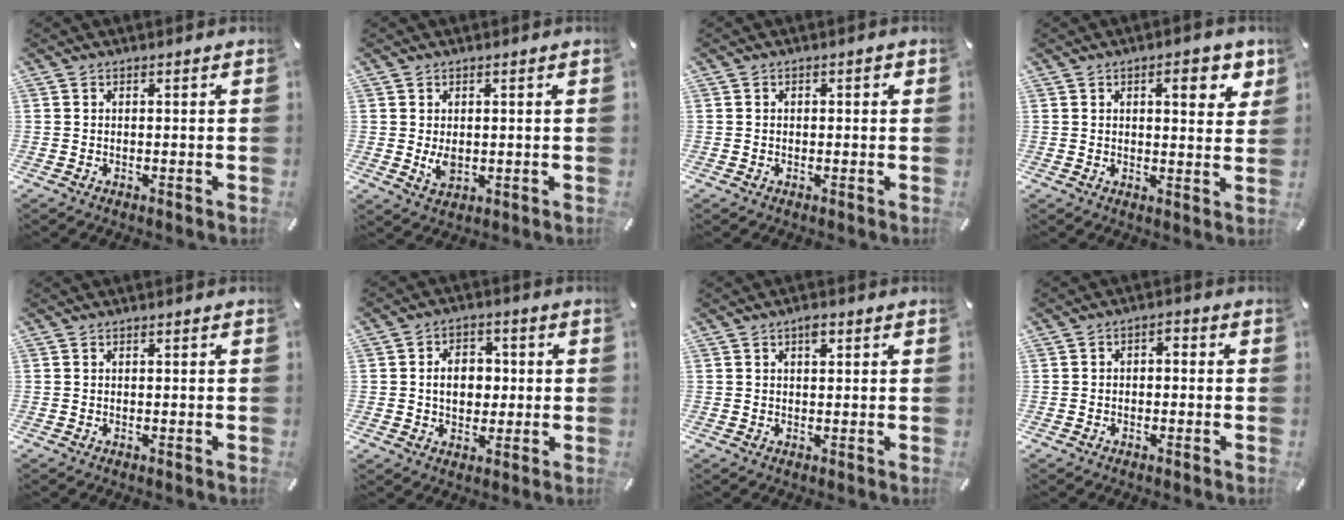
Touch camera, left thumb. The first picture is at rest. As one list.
[{"total": 3.7, "force": [0.0, 2.6, 2.7], "torque": [-0.055, -0.005, -0.001]}, {"total": 1.0, "force": [0.0, 0.7, 0.8], "torque": [-0.014, 0.006, -0.002]}, {"total": 6.9, "force": [3.3, 2.8, 5.4], "torque": [-0.063, -0.011, 0.047]}, {"total": 0.0}, {"total": 7.5, "force": [0.1, 5.9, 4.6], "torque": [-0.076, 0.004, -0.002]}, {"total": 2.0, "force": [0.8, 1.0, 1.5], "torque": [-0.024, 0.002, 0.012]}, {"total": 2.1, "force": [-1.4, 1.2, 1.0], "torque": [-0.019, 0.013, -0.031]}]